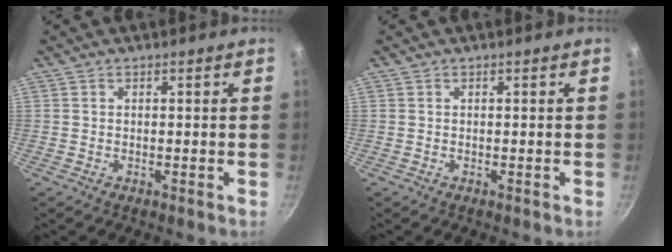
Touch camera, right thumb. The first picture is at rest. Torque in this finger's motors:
{"motor_torque": [-0.04, 0.05, -0.04, 0.01, 0.00]}